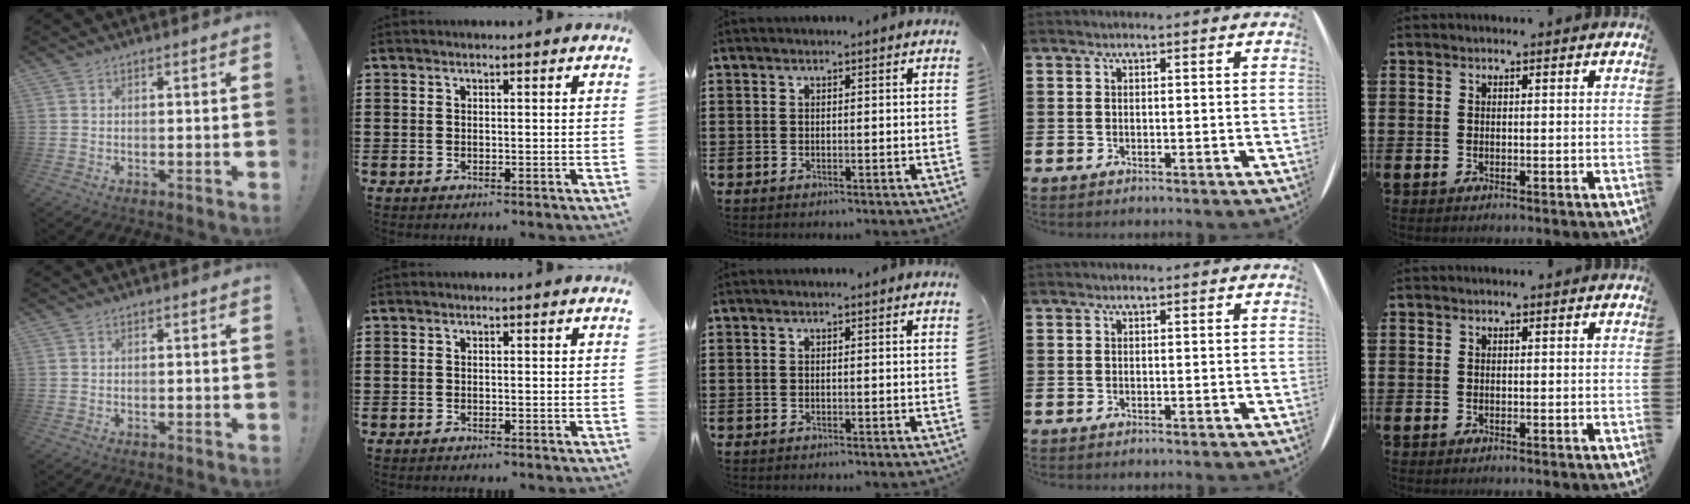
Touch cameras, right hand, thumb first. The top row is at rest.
{"index": {"total": 0.6, "force": [-0.6, -0.1, 0.0], "torque": [-0.001, -0.003, -0.012]}}